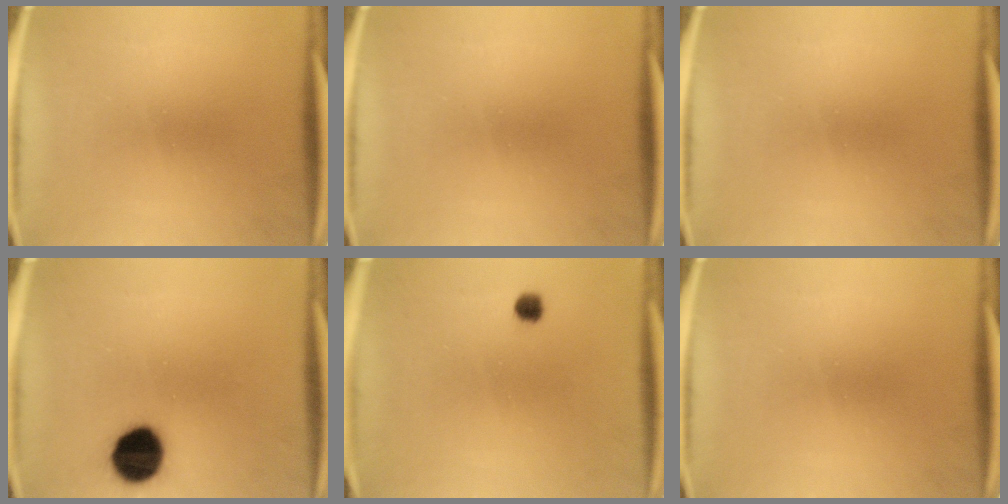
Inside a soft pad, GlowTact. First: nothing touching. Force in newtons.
{"total": 0.0}
{"total": 0.0}
{"total": 11.5}
{"total": 1.8}
{"total": 0.0}